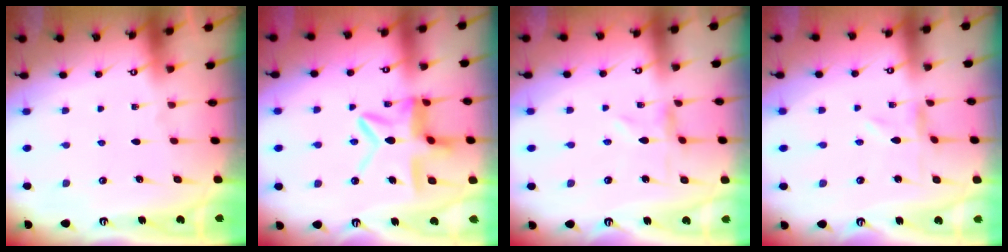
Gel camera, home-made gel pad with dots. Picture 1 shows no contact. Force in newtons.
{"total": 12.2, "press": 12.1, "slide": 1.4}
{"total": 0.7, "press": 0.7, "slide": 0.2}
{"total": 0.0}